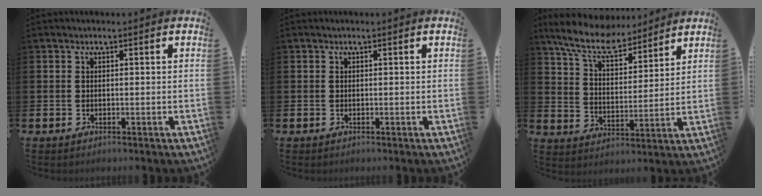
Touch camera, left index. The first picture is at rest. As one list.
[{"total": 0.0}, {"total": 9.0, "force": [8.0, 2.5, 3.3], "torque": [-0.097, -0.041, 0.145]}]